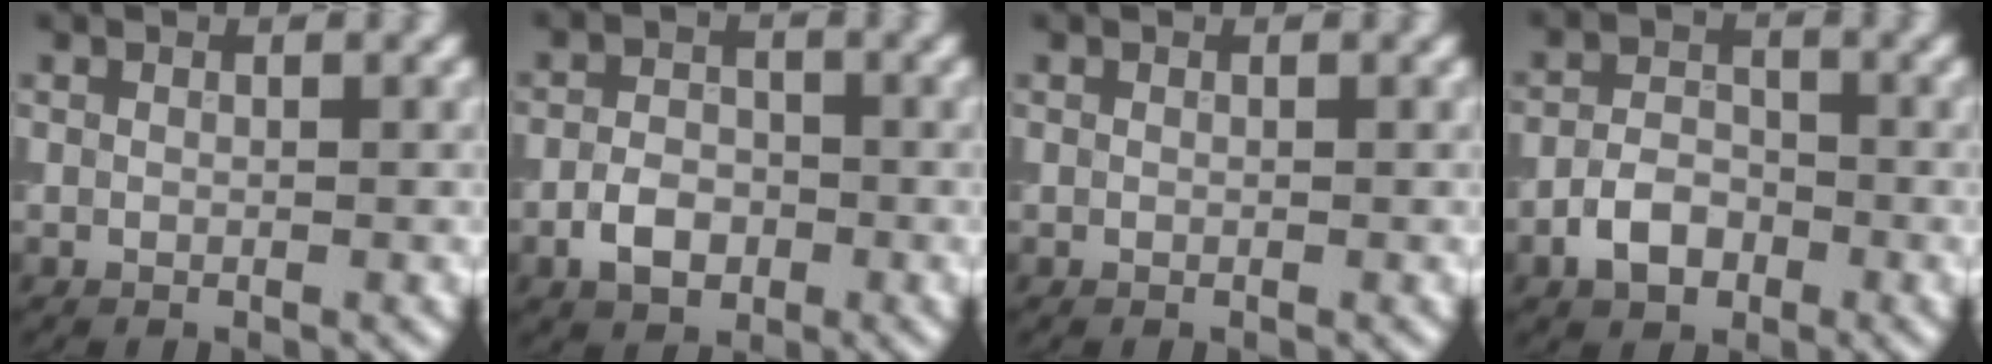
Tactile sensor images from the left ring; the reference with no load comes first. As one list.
[{"total": 3.3, "force": [-1.4, 2.3, 2.0], "torque": [-0.031, 0.003, -0.032]}, {"total": 0.0}, {"total": 3.5, "force": [-1.7, 2.3, 2.0], "torque": [-0.032, 0.006, -0.038]}]